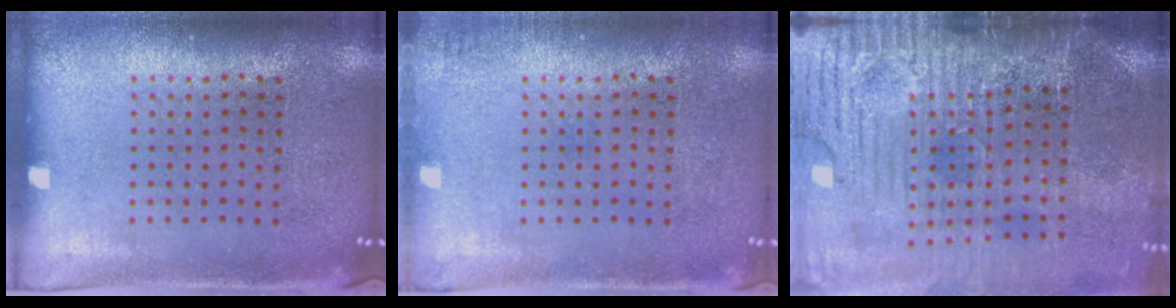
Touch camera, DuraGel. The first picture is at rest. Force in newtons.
{"total": 0.9, "press": 0.9, "slide": 0.2}
{"total": 4.8, "press": 4.2, "slide": 2.4}